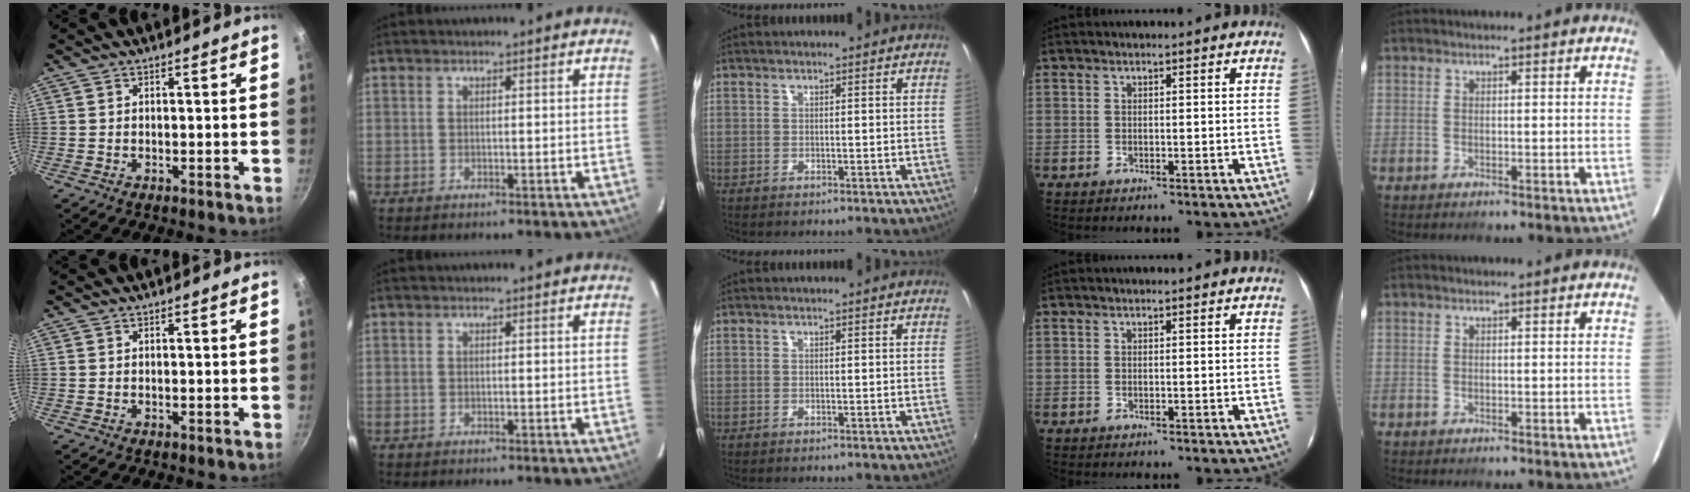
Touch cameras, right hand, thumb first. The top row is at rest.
{}